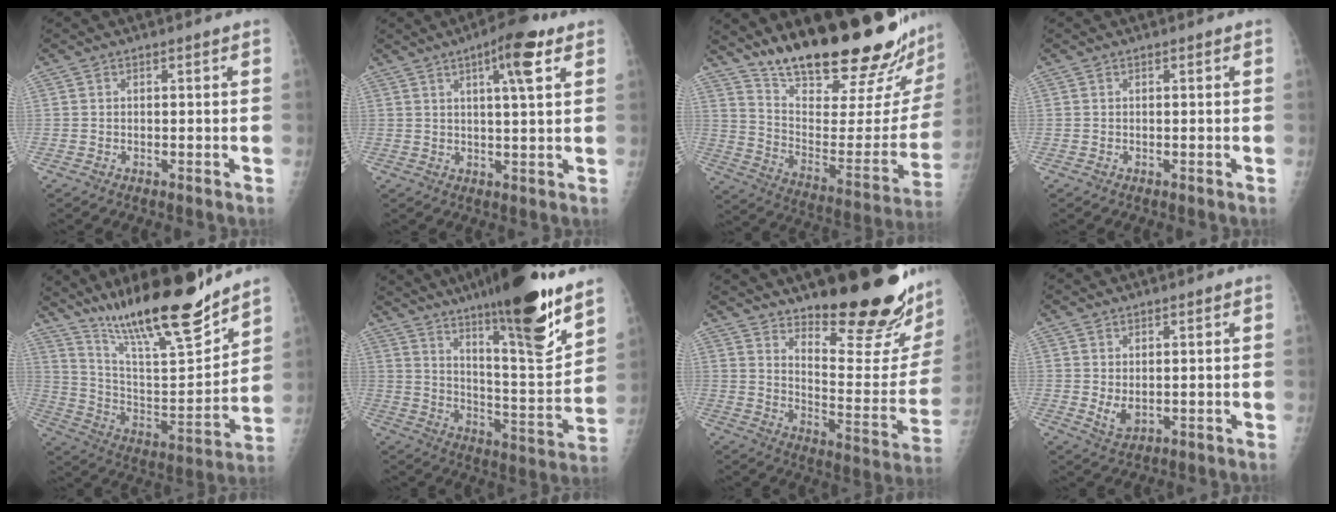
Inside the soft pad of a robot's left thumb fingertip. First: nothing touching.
{"total": 8.3, "force": [4.1, 1.7, 7.0], "torque": [-0.102, -0.011, 0.057]}
{"total": 29.8, "force": [23.8, 6.2, 16.8], "torque": [-0.230, -0.137, 0.352]}
{"total": 0.0}
{"total": 23.1, "force": [17.9, 4.4, 14.0], "torque": [-0.212, -0.085, 0.309]}
{"total": 23.9, "force": [16.4, 3.8, 16.9], "torque": [-0.240, -0.078, 0.263]}
{"total": 25.4, "force": [19.4, 6.1, 15.2], "torque": [-0.184, -0.143, 0.271]}
{"total": 3.6, "force": [0.7, 2.1, 2.8], "torque": [-0.045, -0.014, 0.021]}